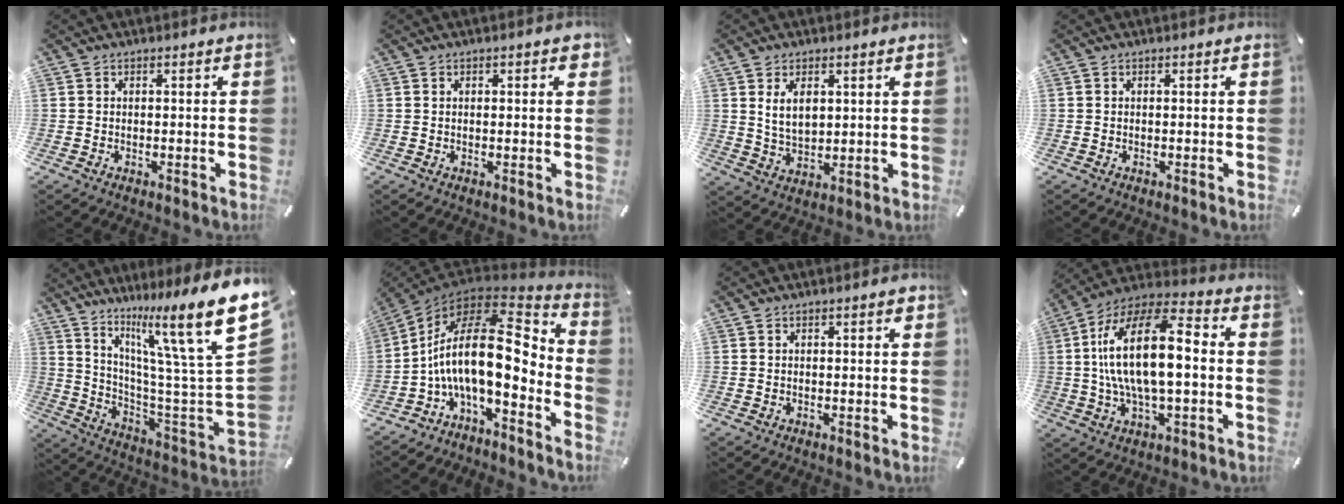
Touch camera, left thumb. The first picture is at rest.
{"total": 1.7, "force": [0.4, 0.5, 1.5], "torque": [-0.021, 0.001, 0.004]}
{"total": 5.8, "force": [2.4, 3.2, 4.2], "torque": [-0.088, -0.004, 0.040]}
{"total": 0.0}
{"total": 22.7, "force": [14.1, 3.3, 17.5], "torque": [-0.261, -0.110, 0.217]}
{"total": 22.4, "force": [0.2, 10.1, 20.0], "torque": [-0.391, -0.027, 0.003]}
{"total": 1.4, "force": [0.4, 0.3, 1.3], "torque": [-0.024, 0.004, 0.005]}
{"total": 19.4, "force": [0.9, 8.5, 17.4], "torque": [-0.345, 0.002, 0.009]}